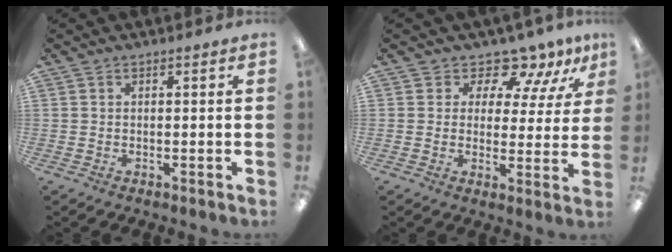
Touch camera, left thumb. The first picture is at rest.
{"total": 9.1, "force": [7.8, 3.9, 2.4], "torque": [-0.048, -0.060, 0.143]}